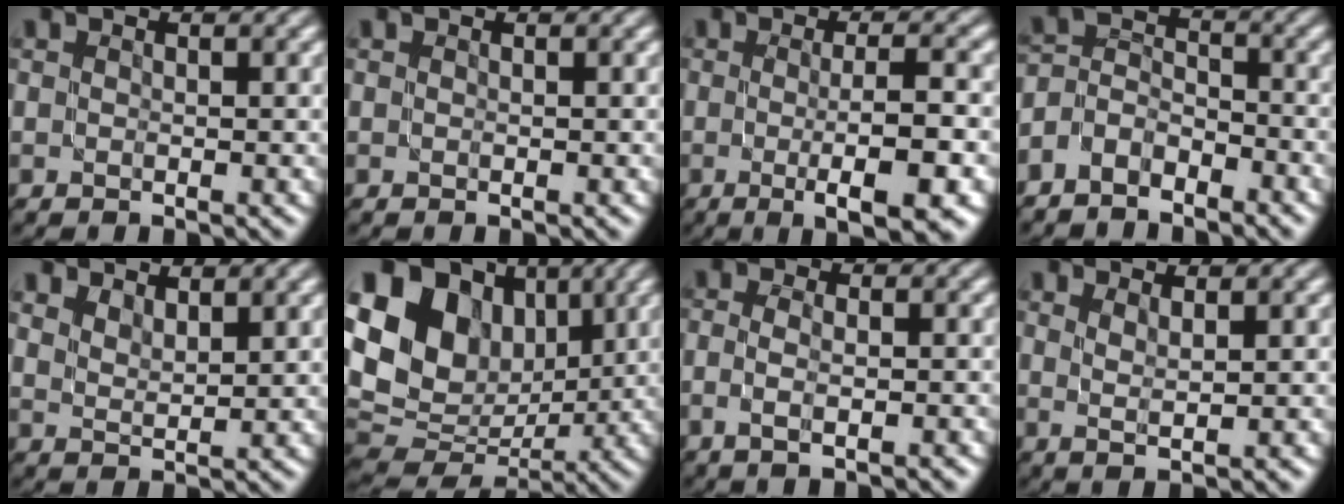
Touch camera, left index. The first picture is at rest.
{"total": 0.0}
{"total": 6.9, "force": [-1.4, 1.4, 6.6], "torque": [-0.089, -0.006, -0.018]}
{"total": 3.9, "force": [-3.3, 1.8, 1.3], "torque": [-0.019, 0.004, -0.070]}
{"total": 2.8, "force": [2.6, 0.6, 0.7], "torque": [-0.018, 0.002, 0.050]}
{"total": 15.8, "force": [4.1, 12.1, 9.3], "torque": [-0.187, 0.024, 0.079]}
{"total": 3.2, "force": [-0.9, 1.4, 2.7], "torque": [-0.035, 0.001, -0.013]}
{"total": 1.7, "force": [0.9, 0.3, 1.5], "torque": [-0.021, -0.003, 0.012]}